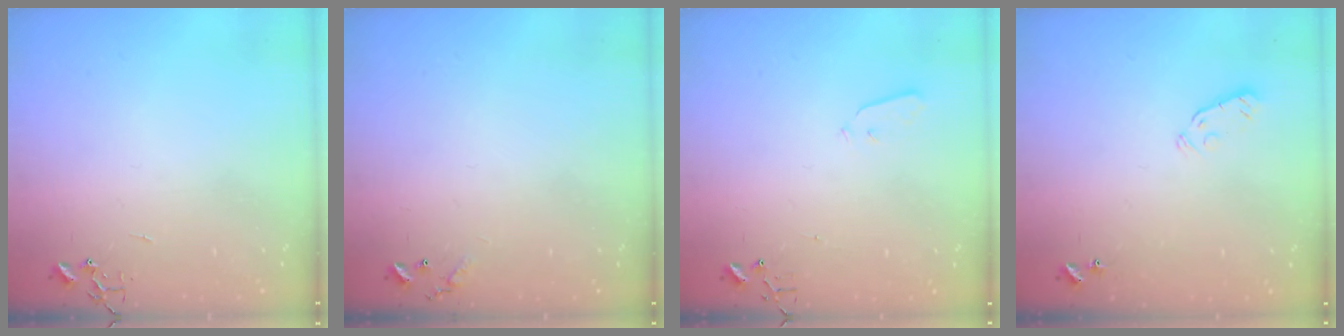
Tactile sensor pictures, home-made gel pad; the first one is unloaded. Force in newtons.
{"total": 6.6, "press": 6.6, "slide": 0.5}
{"total": 2.9, "press": 2.8, "slide": 0.8}
{"total": 4.1, "press": 4.0, "slide": 0.7}